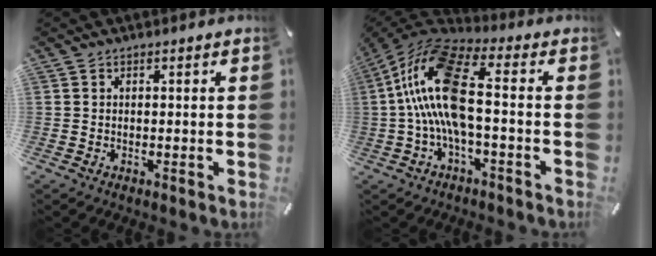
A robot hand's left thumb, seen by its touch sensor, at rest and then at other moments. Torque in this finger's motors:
{"motor_torque": [-0.63, 2.86, 2.77, 0.00, 0.82]}